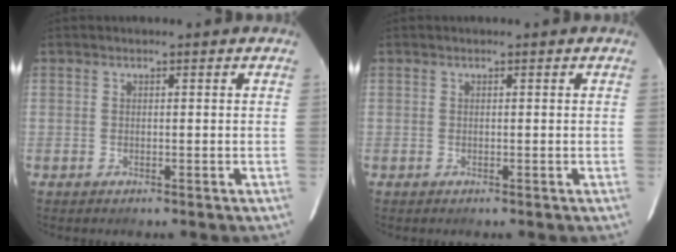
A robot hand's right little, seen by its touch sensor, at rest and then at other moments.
{"total": 0.0}